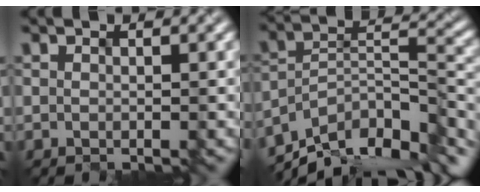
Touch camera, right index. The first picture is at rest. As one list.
[{"total": 12.0, "force": [-9.3, 4.5, 6.1], "torque": [-0.105, 0.010, -0.153]}]